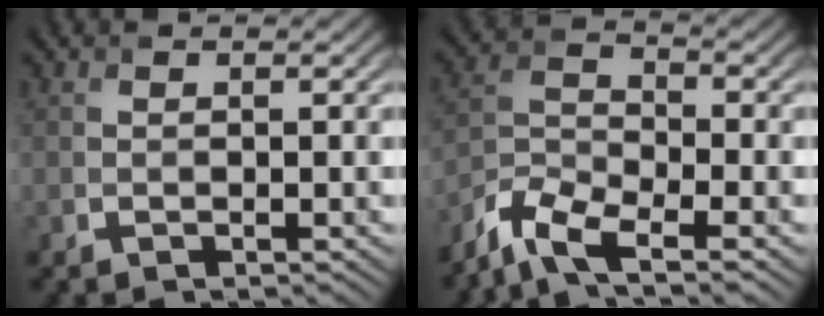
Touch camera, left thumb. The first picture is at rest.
{"total": 7.4, "force": [-5.5, 2.1, 4.4], "torque": [-0.097, -0.008, -0.124]}